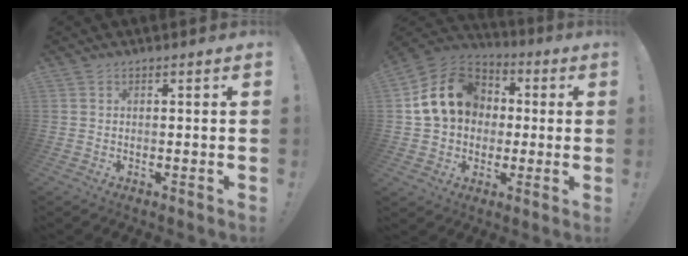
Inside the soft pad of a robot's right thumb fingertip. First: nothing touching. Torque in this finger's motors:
{"motor_torque": [0.53, 0.52, 0.53, -0.12, 0.34]}